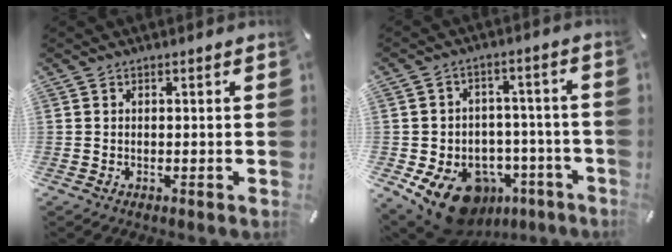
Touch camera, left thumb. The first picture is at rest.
{"total": 15.5, "force": [-8.8, 10.0, 8.0], "torque": [-0.123, 0.057, -0.135]}